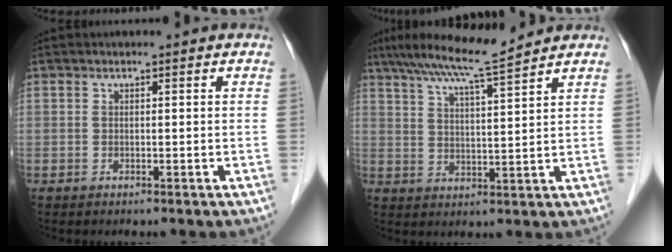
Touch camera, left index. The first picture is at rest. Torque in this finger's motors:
{"motor_torque": [0.75, -0.83, 0.27, 0.04]}